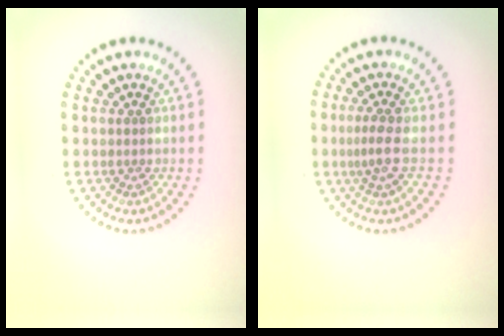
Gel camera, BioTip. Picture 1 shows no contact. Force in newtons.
{"total": 2.0, "press": 1.4, "slide": 1.4}